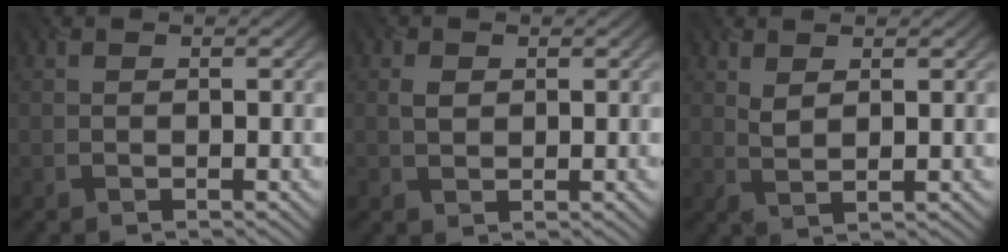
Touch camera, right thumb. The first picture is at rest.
{"total": 1.3, "force": [0.5, 1.1, 0.5], "torque": [-0.015, -0.001, 0.011]}
{"total": 1.9, "force": [1.3, 0.6, 1.2], "torque": [-0.034, -0.003, 0.029]}